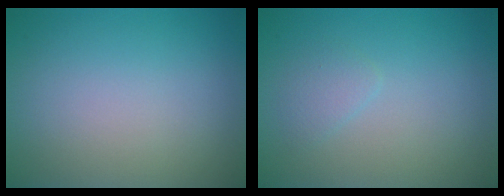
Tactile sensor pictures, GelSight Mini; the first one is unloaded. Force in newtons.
{"total": 1.1, "press": 1.1, "slide": 0.1}